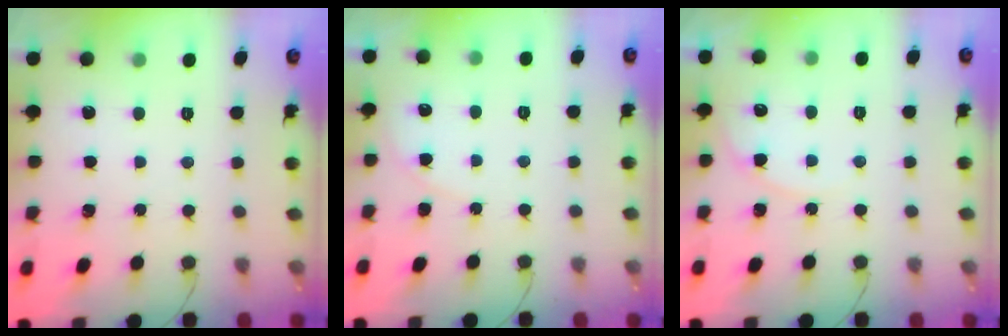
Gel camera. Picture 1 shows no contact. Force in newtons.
{"total": 3.9, "press": 3.9, "slide": 0.3}
{"total": 4.8, "press": 4.8, "slide": 0.5}